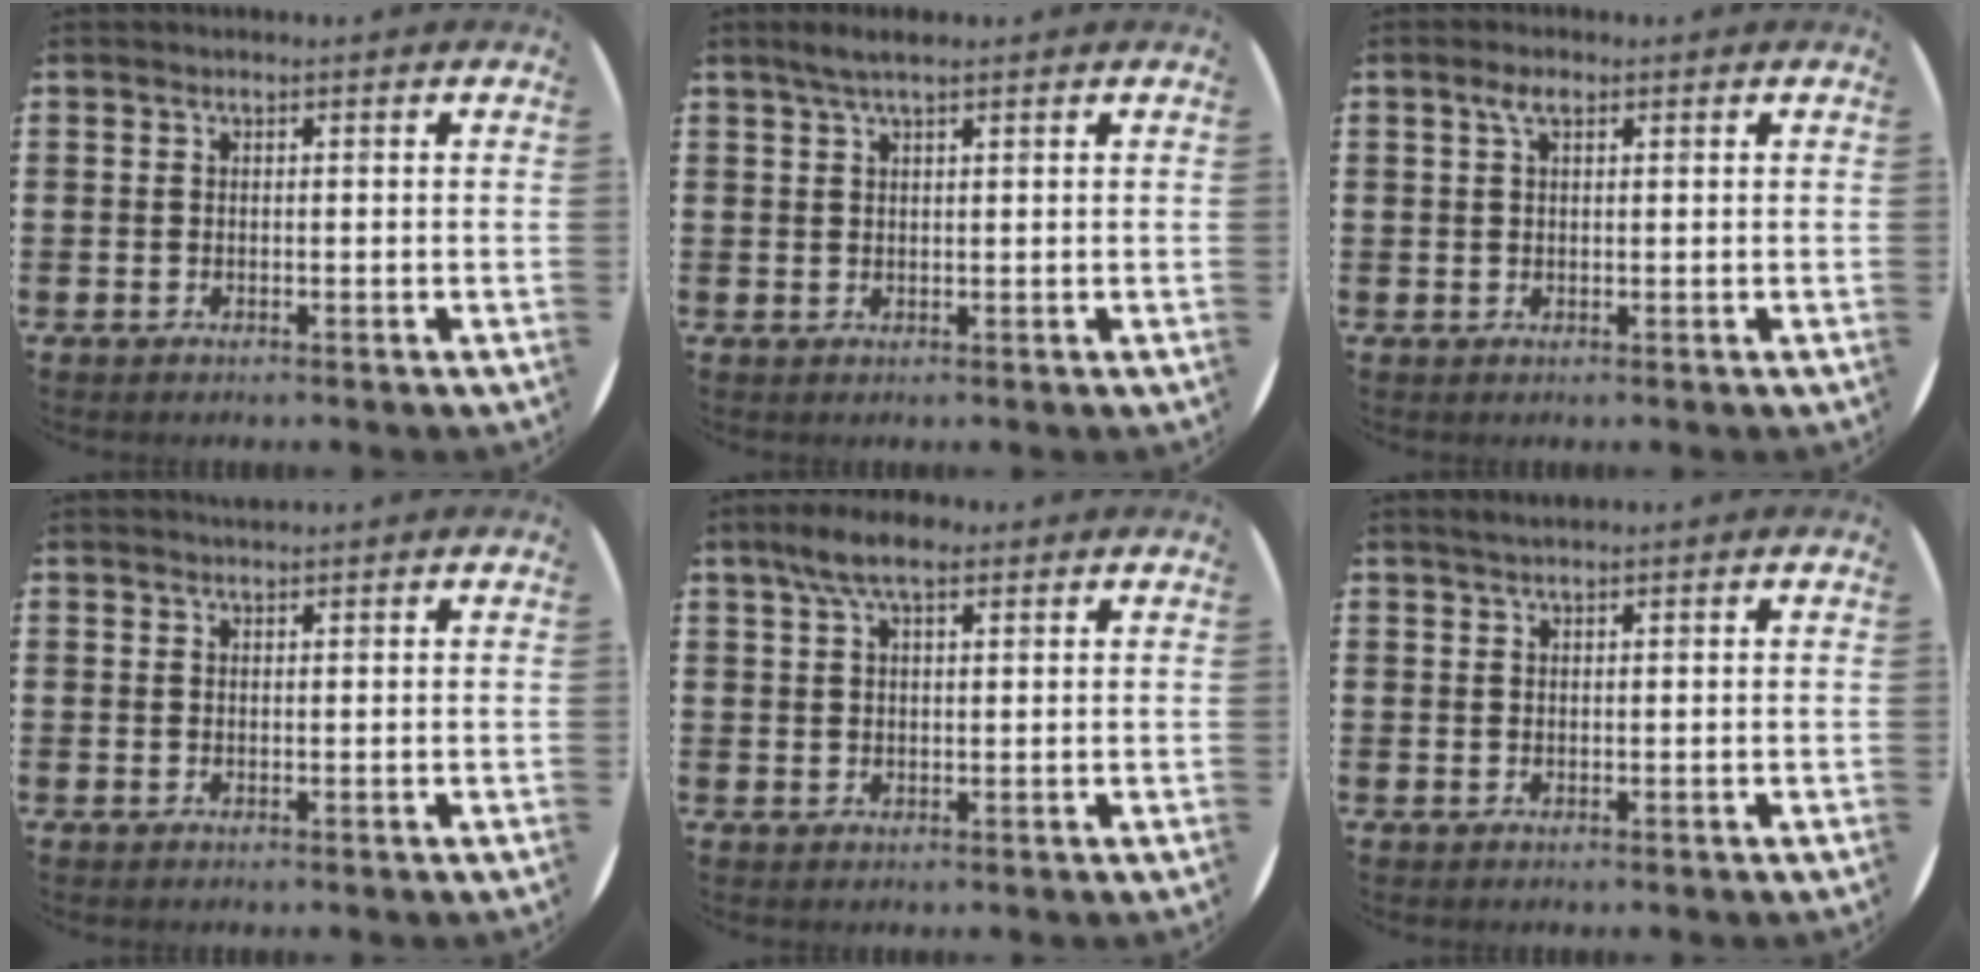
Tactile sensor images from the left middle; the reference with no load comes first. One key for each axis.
{"total": 2.3, "fx": 1.7, "fy": 0.2, "fz": 1.5, "tx": -0.031, "ty": 0.005, "tz": 0.030}
{"total": 2.2, "fx": 1.2, "fy": 0.9, "fz": 1.6, "tx": -0.036, "ty": 0.007, "tz": 0.020}
{"total": 0.7, "fx": 0.7, "fy": 0.0, "fz": 0.0, "tx": -0.001, "ty": 0.000, "tz": 0.014}
{"total": 5.4, "fx": 3.5, "fy": 2.0, "fz": 3.6, "tx": -0.071, "ty": 0.006, "tz": 0.062}
{"total": 1.0, "fx": 0.9, "fy": 0.0, "fz": 0.5, "tx": -0.009, "ty": 0.002, "tz": 0.016}